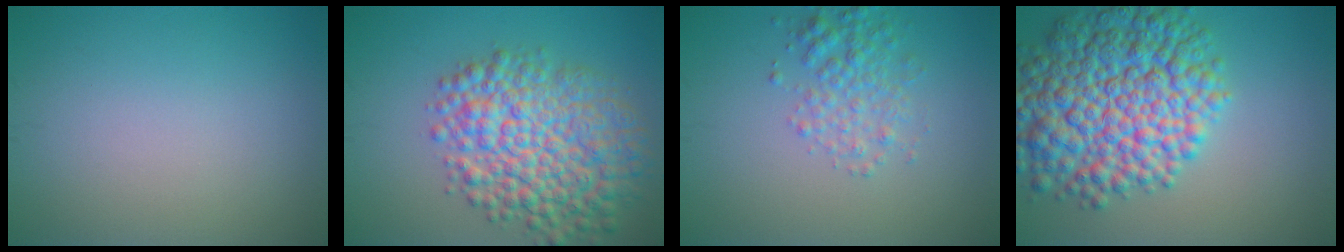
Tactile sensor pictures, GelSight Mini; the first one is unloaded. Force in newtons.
{"total": 9.4, "press": 9.4, "slide": 0.3}
{"total": 2.9, "press": 2.9, "slide": 0.1}
{"total": 11.5, "press": 11.5, "slide": 0.2}